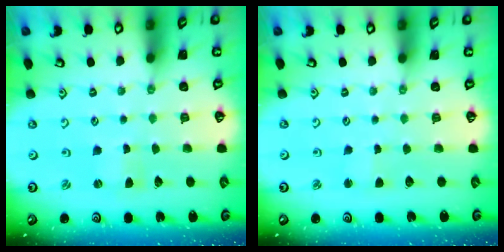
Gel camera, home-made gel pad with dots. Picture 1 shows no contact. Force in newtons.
{"total": 1.7, "press": 1.7, "slide": 0.1}